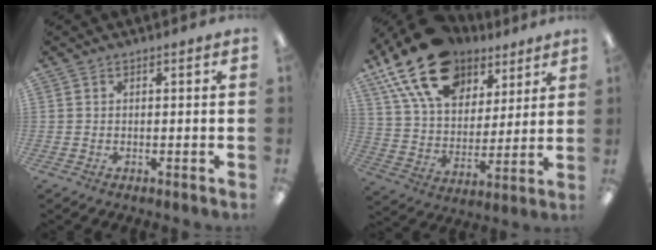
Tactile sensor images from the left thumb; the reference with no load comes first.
{"total": 21.4, "force": [13.3, 12.7, 10.8], "torque": [-0.203, -0.055, 0.245]}